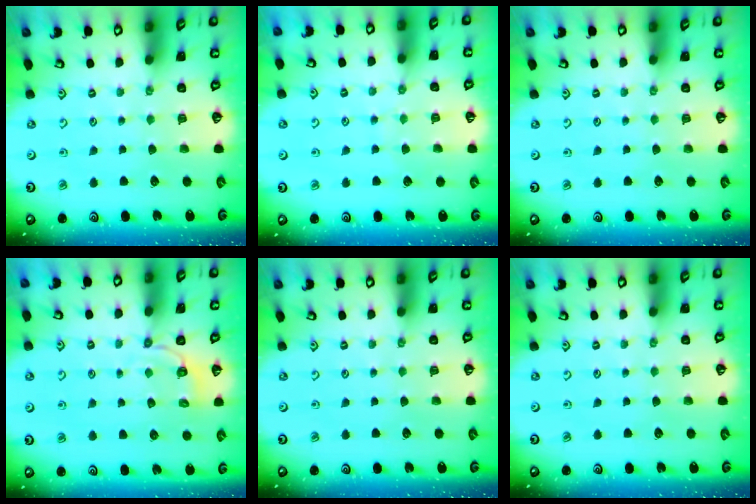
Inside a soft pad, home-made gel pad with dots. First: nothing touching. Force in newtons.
{"total": 5.4, "press": 5.3, "slide": 0.6}
{"total": 0.0}
{"total": 3.0, "press": 1.8, "slide": 2.4}
{"total": 0.0}
{"total": 0.0}